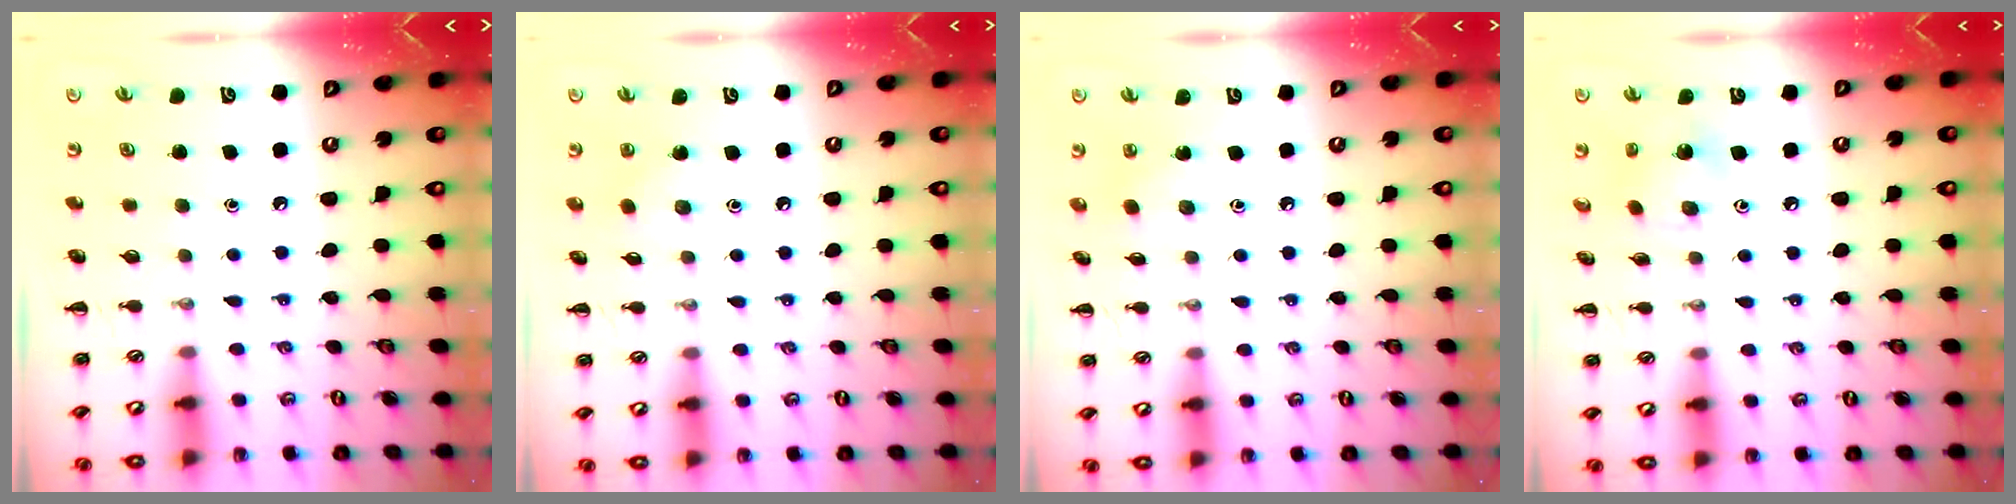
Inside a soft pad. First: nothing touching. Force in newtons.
{"total": 4.2, "press": 4.1, "slide": 1.1}
{"total": 3.0, "press": 2.8, "slide": 1.0}
{"total": 4.3, "press": 4.3, "slide": 0.6}